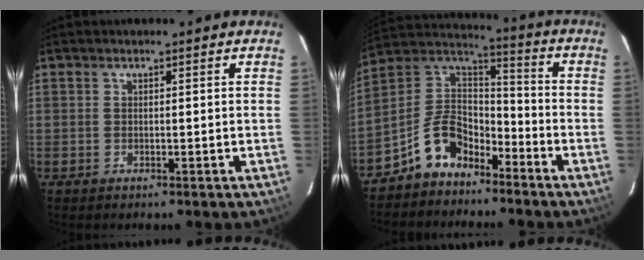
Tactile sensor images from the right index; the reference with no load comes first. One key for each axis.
{"total": 9.7, "fx": -6.9, "fy": 5.6, "fz": 4.1, "tx": -0.093, "ty": 0.039, "tz": -0.134}